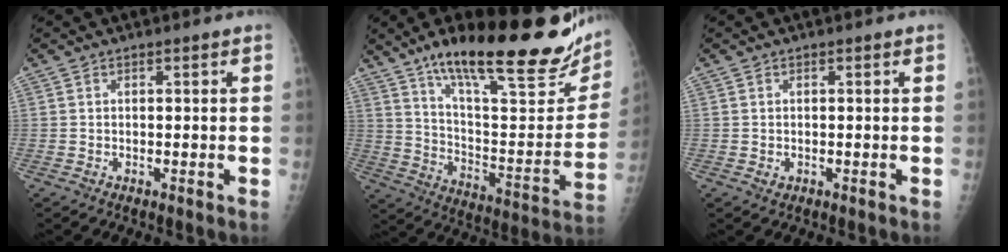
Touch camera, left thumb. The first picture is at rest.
{"total": 31.1, "force": [20.6, 8.0, 21.9], "torque": [-0.294, -0.076, 0.318]}
{"total": 0.9, "force": [-0.1, 0.8, 0.4], "torque": [-0.003, 0.000, 0.001]}